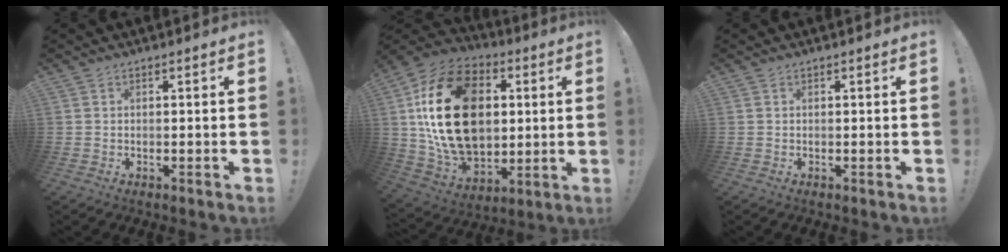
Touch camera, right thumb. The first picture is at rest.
{"total": 28.8, "force": [5.0, 20.4, 19.8], "torque": [-0.375, -0.012, 0.112]}
{"total": 0.0}